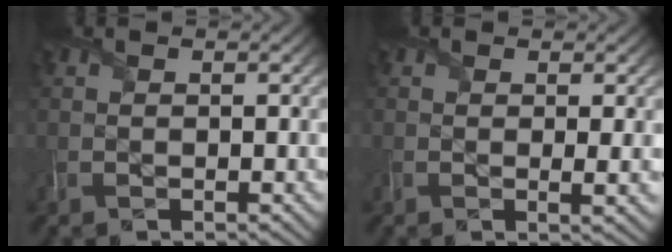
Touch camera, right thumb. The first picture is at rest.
{"total": 2.1, "force": [0.3, 0.3, 2.0], "torque": [-0.031, -0.005, 0.001]}